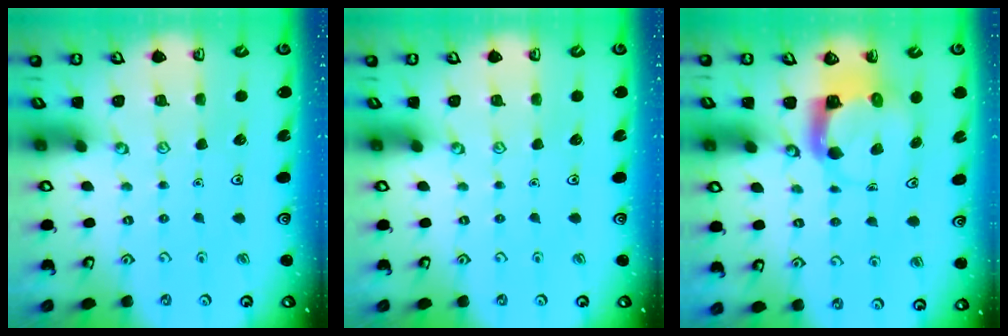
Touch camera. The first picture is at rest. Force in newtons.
{"total": 0.0}
{"total": 3.8, "press": 3.7, "slide": 0.7}